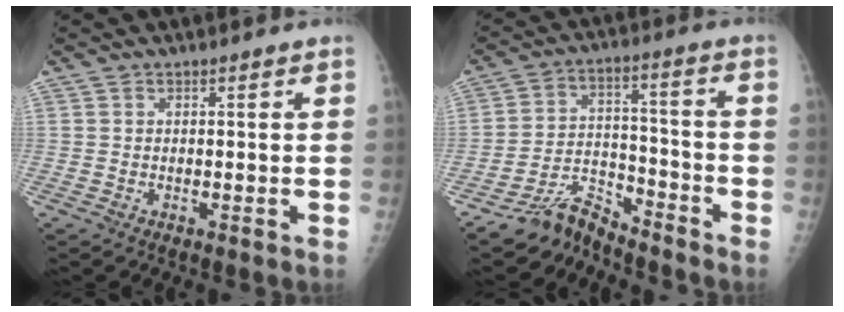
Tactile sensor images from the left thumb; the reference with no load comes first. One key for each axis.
{"total": 7.2, "fx": -7.0, "fy": 1.8, "fz": 0.5, "tx": 0.001, "ty": 0.071, "tz": -0.130}